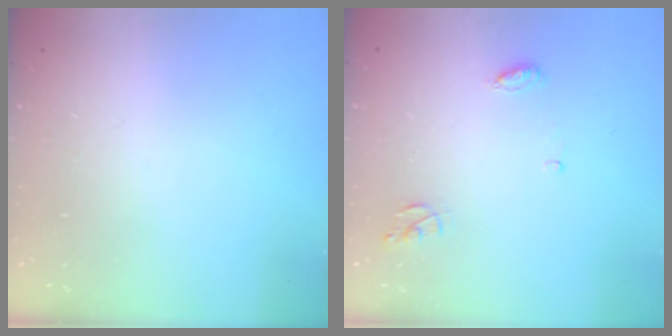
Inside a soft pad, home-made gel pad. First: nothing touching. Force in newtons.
{"total": 5.1, "press": 5.1, "slide": 0.4}